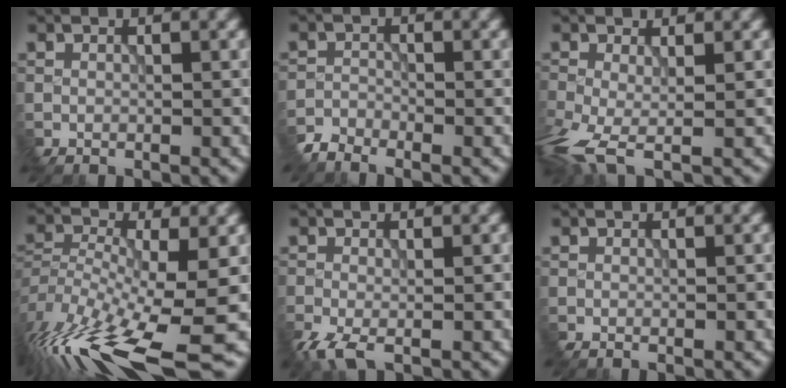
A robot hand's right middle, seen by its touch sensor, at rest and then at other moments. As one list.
[{"total": 2.3, "force": [-2.3, 0.3, 0.0], "torque": [0.009, -0.004, -0.054]}, {"total": 4.8, "force": [-1.8, 1.7, 4.2], "torque": [-0.099, -0.015, -0.039]}, {"total": 13.7, "force": [-7.8, 4.5, 10.4], "torque": [-0.225, -0.025, -0.126]}, {"total": 2.2, "force": [-1.5, 0.4, 1.6], "torque": [-0.034, -0.006, -0.029]}, {"total": 0.0}]